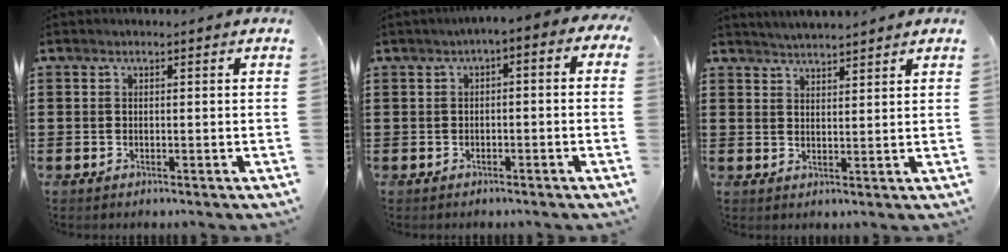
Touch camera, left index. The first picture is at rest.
{"total": 2.3, "force": [-1.8, 0.7, 1.2], "torque": [-0.026, 0.004, -0.041]}
{"total": 2.7, "force": [2.6, -0.3, 0.0], "torque": [-0.008, -0.006, 0.049]}